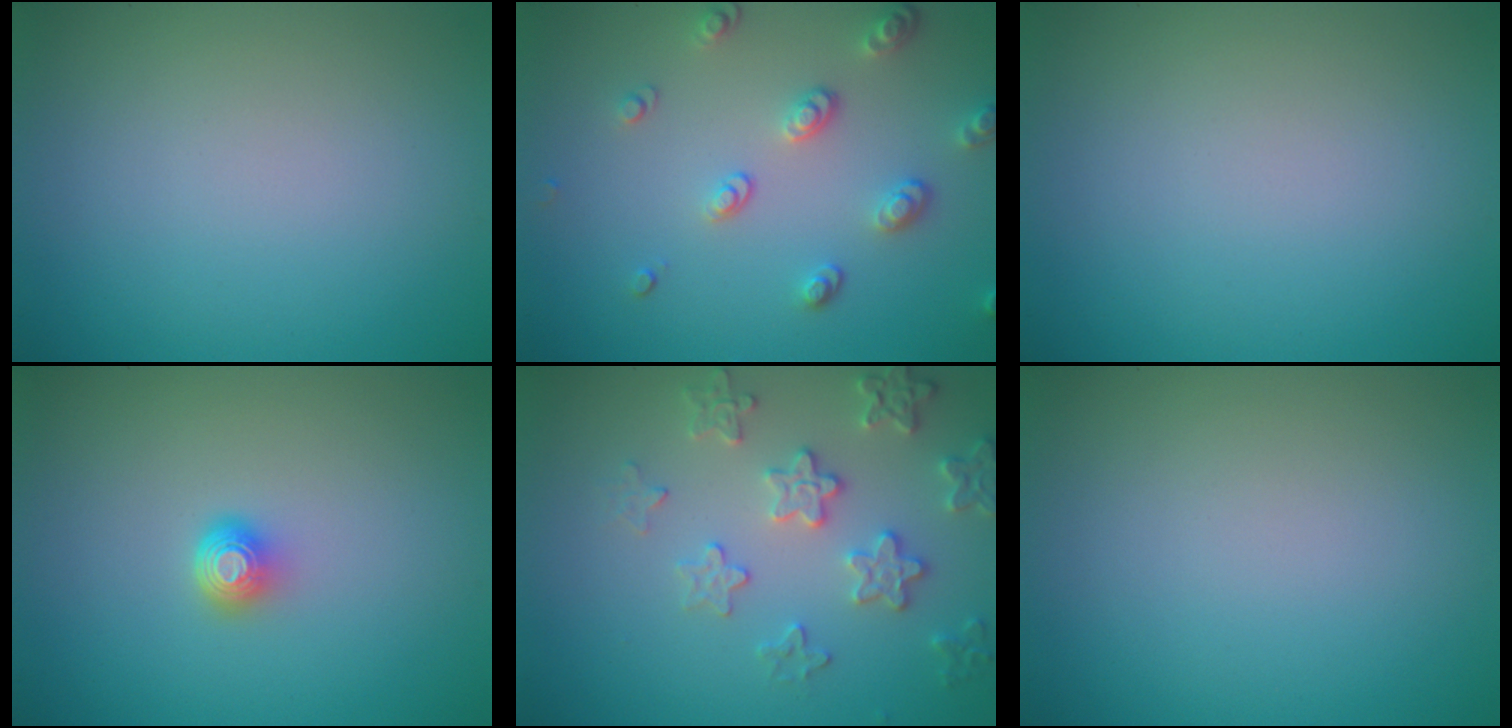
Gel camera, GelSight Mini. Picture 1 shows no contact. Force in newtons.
{"total": 2.9, "press": 2.6, "slide": 1.3}
{"total": 0.0}
{"total": 1.6, "press": 1.2, "slide": 1.1}
{"total": 3.4, "press": 3.4, "slide": 0.2}
{"total": 0.0}